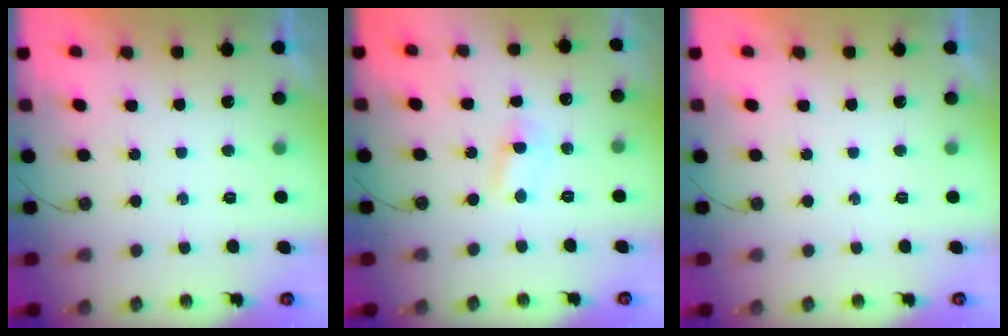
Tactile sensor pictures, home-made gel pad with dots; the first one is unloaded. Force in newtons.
{"total": 2.7, "press": 2.7, "slide": 0.2}
{"total": 0.0}